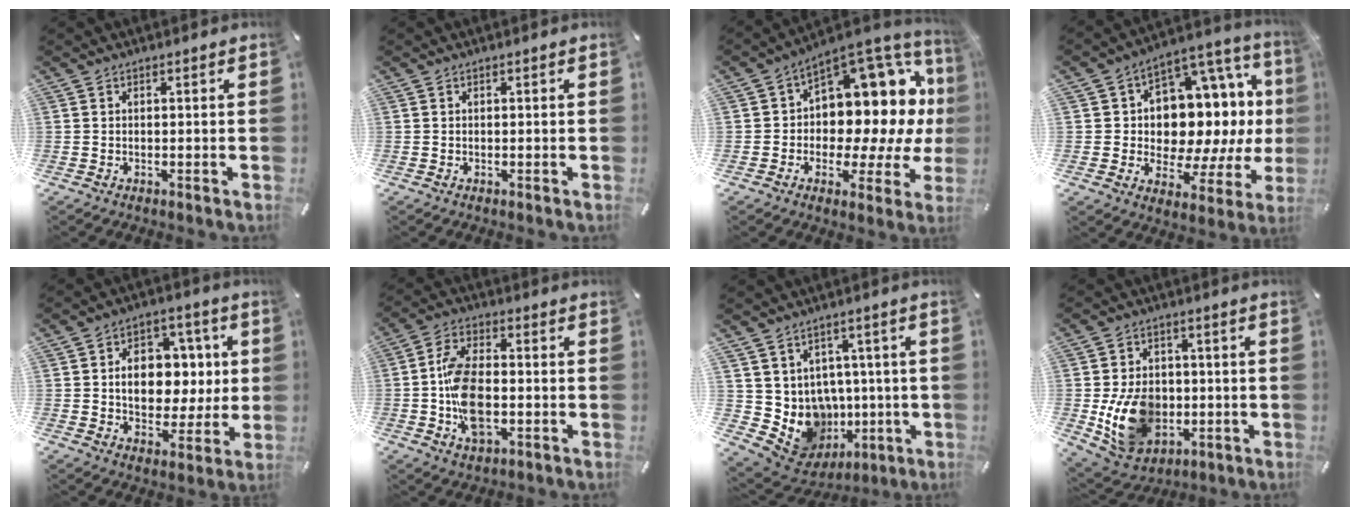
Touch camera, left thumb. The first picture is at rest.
{"total": 0.0}
{"total": 14.8, "force": [4.9, 10.1, 9.6], "torque": [-0.099, -0.082, 0.077]}
{"total": 16.8, "force": [2.8, 12.0, 11.4], "torque": [-0.150, -0.043, 0.049]}
{"total": 12.1, "force": [0.8, 9.6, 7.2], "torque": [-0.105, 0.008, 0.021]}
{"total": 11.4, "force": [-2.0, 6.6, 9.0], "torque": [-0.185, 0.001, -0.035]}
{"total": 10.7, "force": [-0.4, 10.1, 3.5], "torque": [-0.071, -0.031, 0.023]}
{"total": 14.1, "force": [-2.3, 11.2, 8.2], "torque": [-0.160, 0.003, -0.038]}